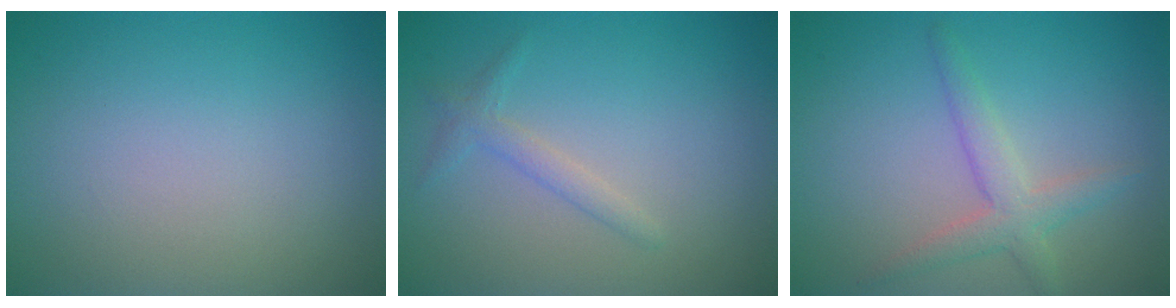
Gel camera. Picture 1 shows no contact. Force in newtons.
{"total": 1.4, "press": 1.4, "slide": 0.1}
{"total": 2.8, "press": 2.7, "slide": 0.3}